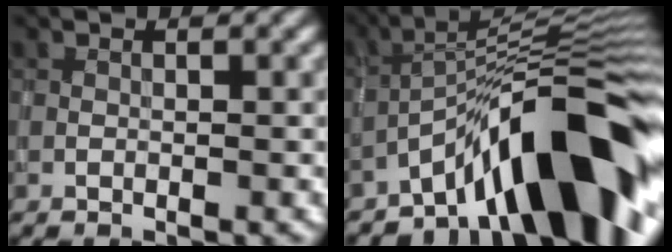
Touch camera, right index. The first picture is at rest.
{"total": 12.7, "force": [-6.8, 3.4, 10.1], "torque": [-0.127, 0.032, -0.116]}